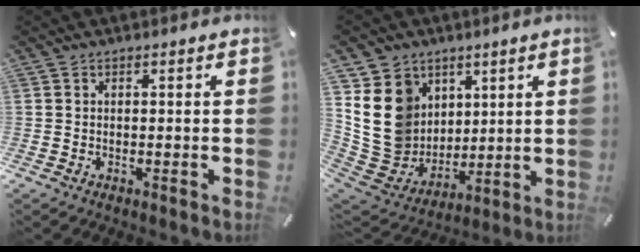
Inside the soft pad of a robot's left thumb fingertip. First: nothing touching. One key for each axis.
{"total": 16.3, "fx": 4.1, "fy": 14.5, "fz": 6.3, "tx": -0.136, "ty": -0.025, "tz": 0.088}